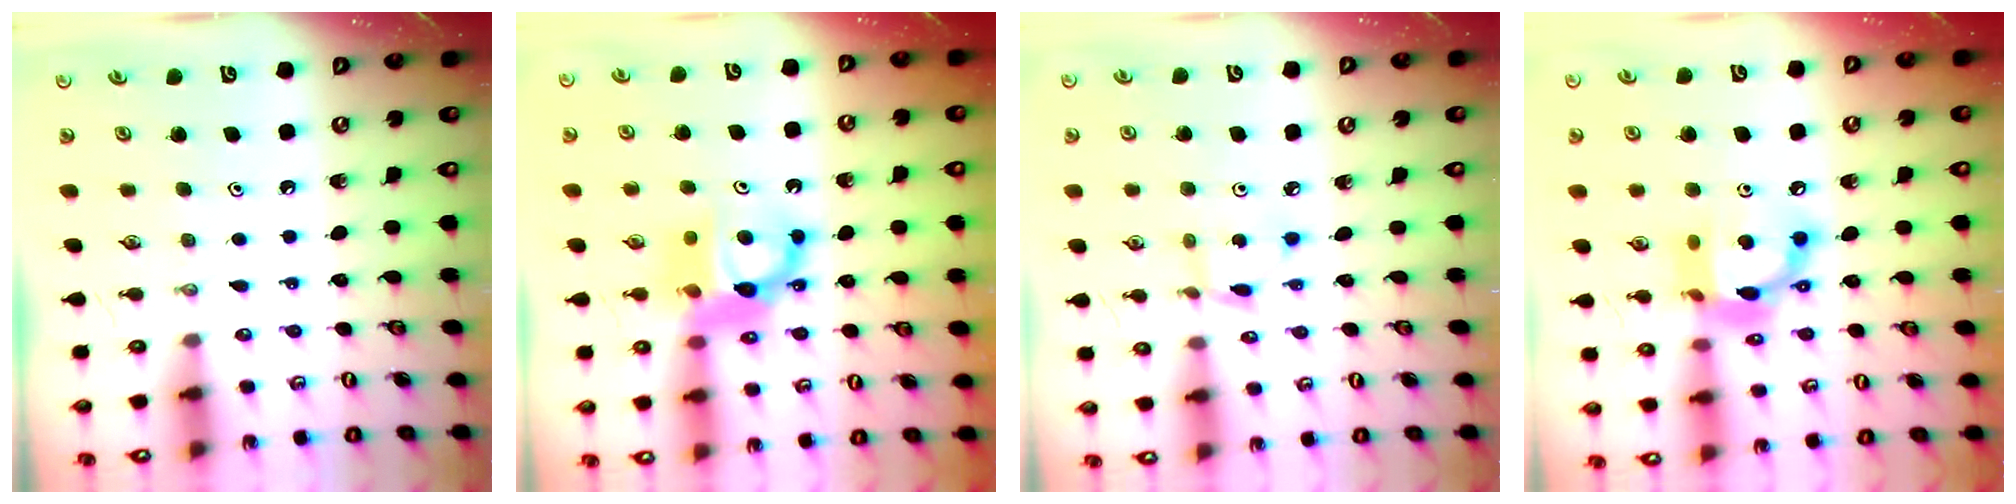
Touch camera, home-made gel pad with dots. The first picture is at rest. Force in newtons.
{"total": 10.0, "press": 9.8, "slide": 1.5}
{"total": 3.4, "press": 3.3, "slide": 0.4}
{"total": 14.3, "press": 14.3, "slide": 0.7}